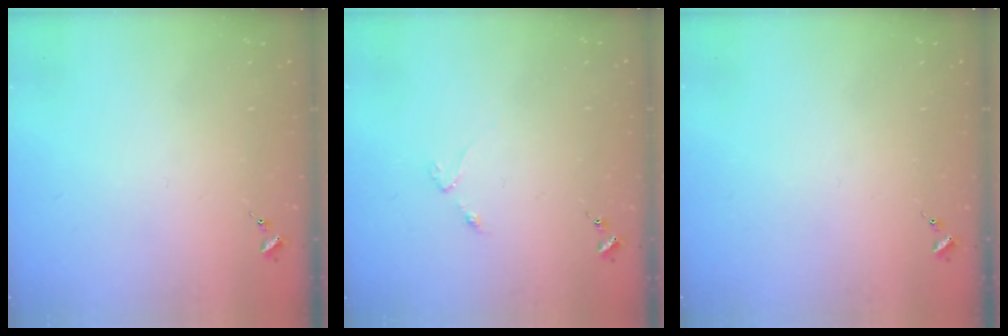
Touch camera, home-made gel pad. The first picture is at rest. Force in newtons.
{"total": 2.5, "press": 2.4, "slide": 0.4}
{"total": 0.0}